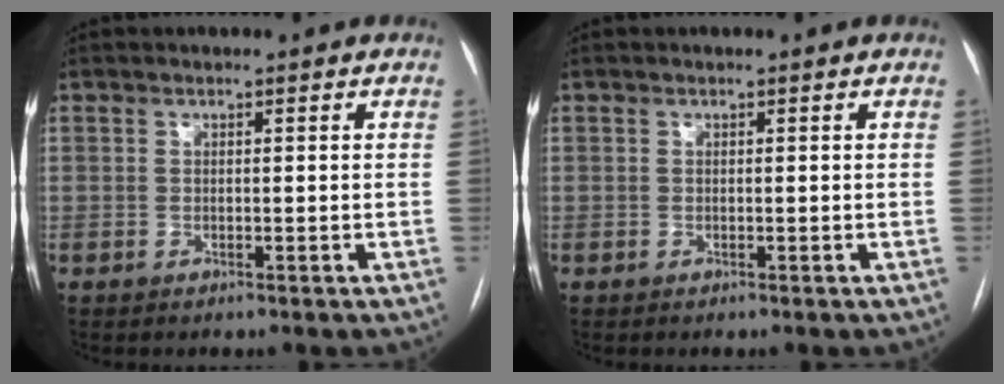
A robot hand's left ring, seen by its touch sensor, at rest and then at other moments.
{"total": 0.0}